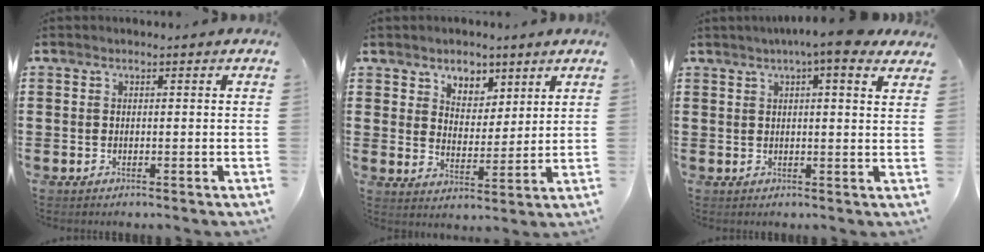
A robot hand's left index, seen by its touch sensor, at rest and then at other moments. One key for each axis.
{"total": 4.6, "fx": 3.6, "fy": 2.9, "fz": 0.1, "tx": -0.016, "ty": -0.005, "tz": 0.063}
{"total": 5.8, "fx": 4.1, "fy": 0.3, "fz": 4.0, "tx": -0.065, "ty": -0.009, "tz": 0.067}